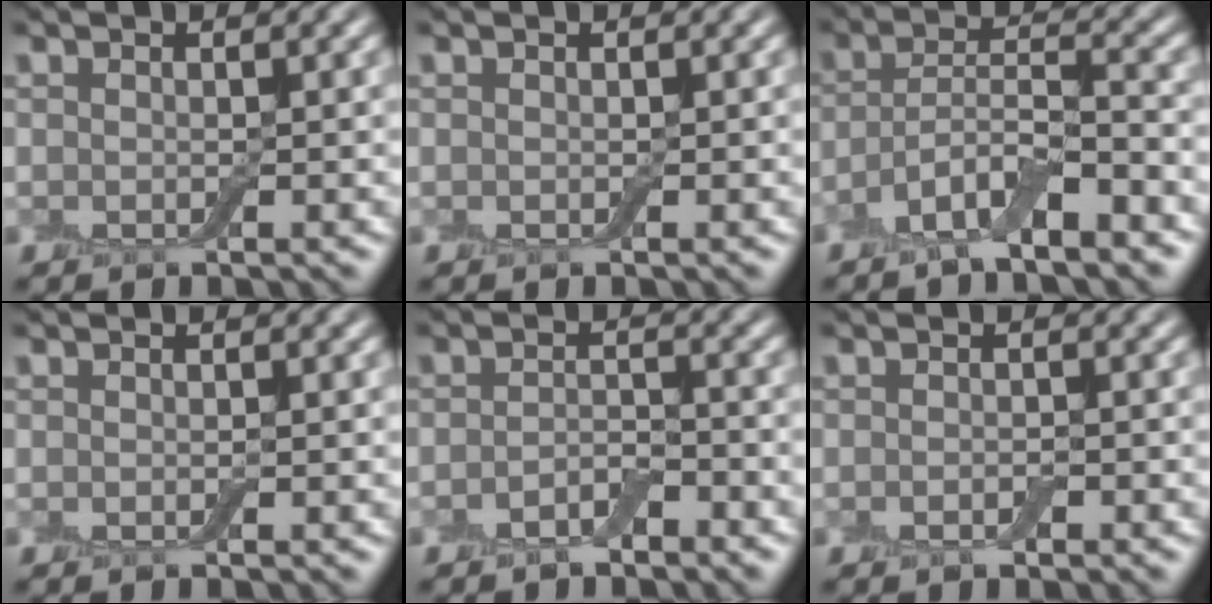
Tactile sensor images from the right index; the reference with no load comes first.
{"total": 0.0}
{"total": 5.0, "force": [-3.2, 1.1, 3.7], "torque": [-0.068, -0.002, -0.065]}
{"total": 0.0}
{"total": 1.8, "force": [-1.3, 0.7, 0.9], "torque": [-0.016, 0.000, -0.025]}
{"total": 0.7, "force": [-0.4, 0.3, 0.4], "torque": [-0.006, -0.003, -0.005]}